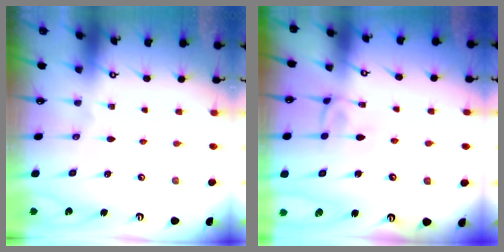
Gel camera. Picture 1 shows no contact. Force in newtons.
{"total": 2.1, "press": 2.1, "slide": 0.2}